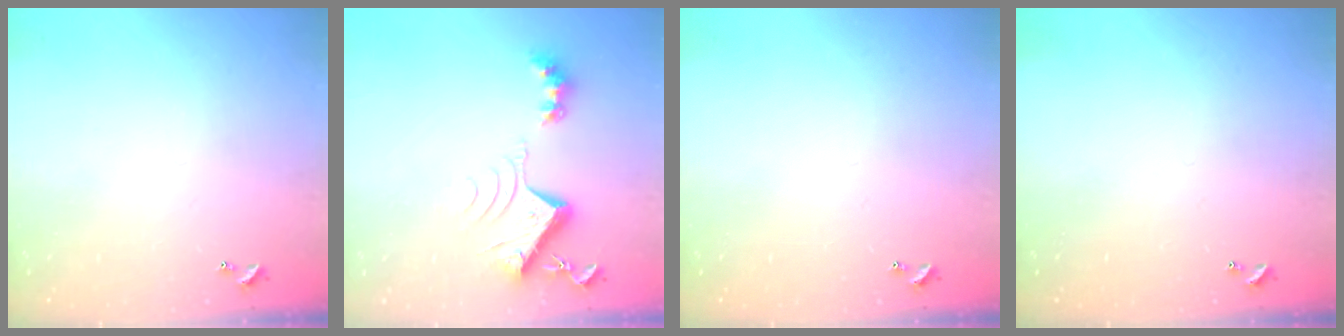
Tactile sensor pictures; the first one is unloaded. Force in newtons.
{"total": 8.0, "press": 8.0, "slide": 0.9}
{"total": 0.0}
{"total": 0.0}